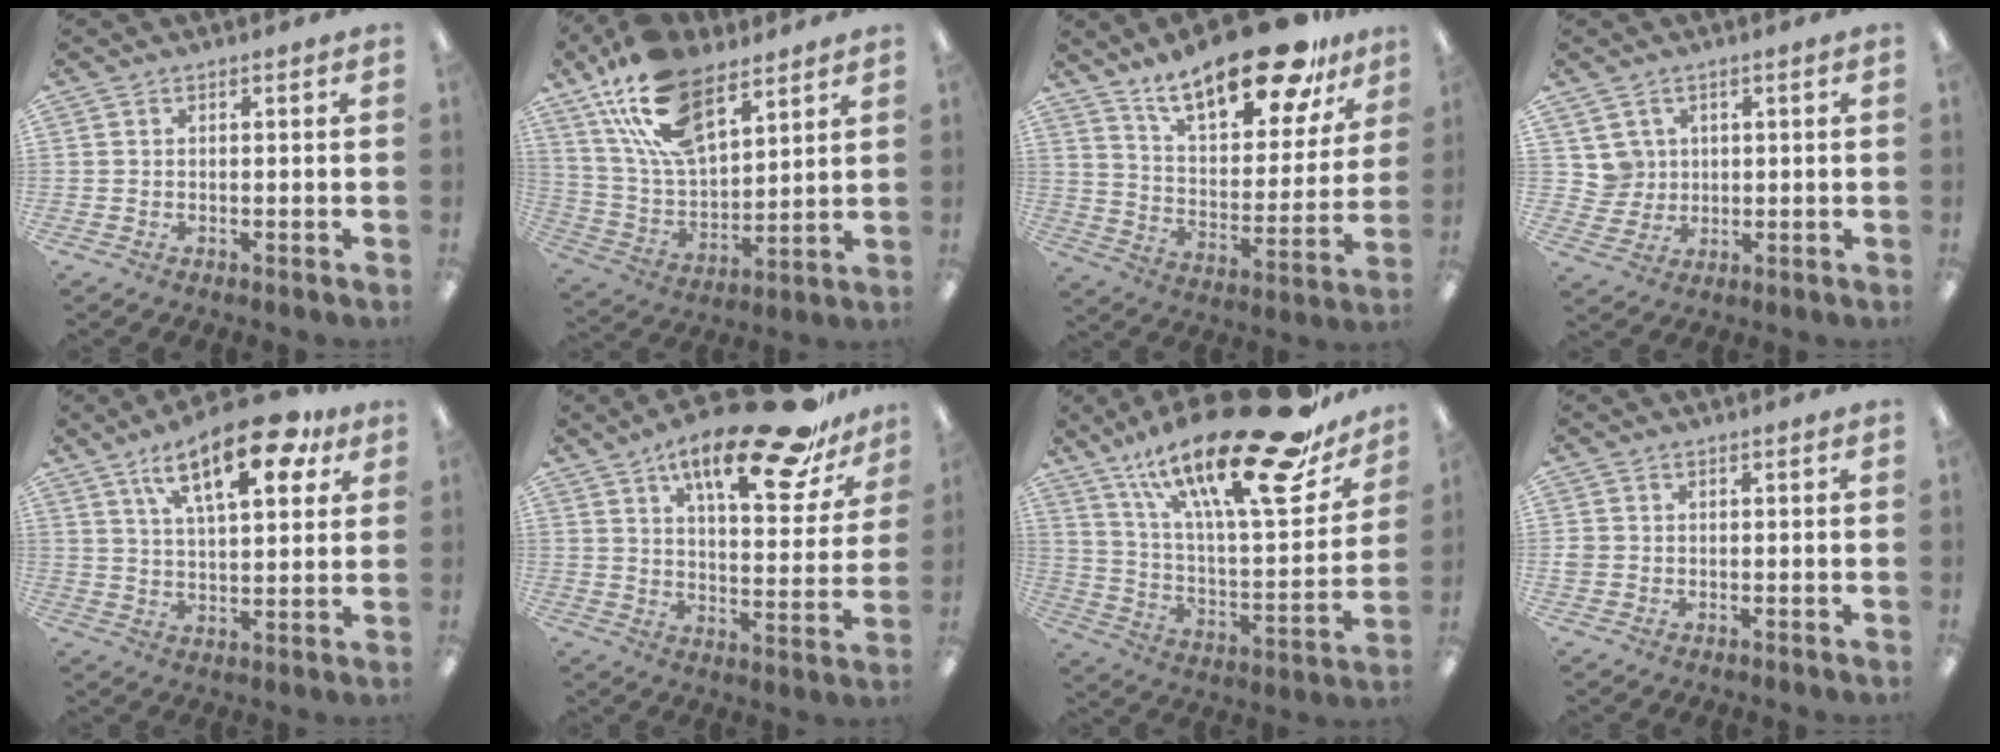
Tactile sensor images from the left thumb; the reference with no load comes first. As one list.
[{"total": 20.5, "force": [11.8, 10.7, 12.9], "torque": [-0.259, -0.047, 0.214]}, {"total": 22.2, "force": [16.3, 7.9, 12.8], "torque": [-0.206, -0.096, 0.277]}, {"total": 4.8, "force": [2.1, 4.3, -0.4], "torque": [0.000, -0.002, 0.039]}, {"total": 18.5, "force": [10.1, 7.5, 13.6], "torque": [-0.203, -0.035, 0.158]}, {"total": 22.8, "force": [15.2, 7.2, 15.5], "torque": [-0.228, -0.095, 0.245]}, {"total": 29.3, "force": [19.5, 7.6, 20.5], "torque": [-0.325, -0.120, 0.316]}, {"total": 1.4, "force": [-0.2, 1.3, 0.3], "torque": [-0.005, 0.002, -0.006]}]